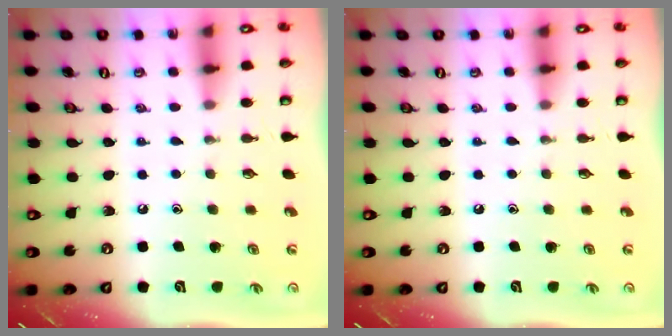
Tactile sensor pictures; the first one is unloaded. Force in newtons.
{"total": 0.0}